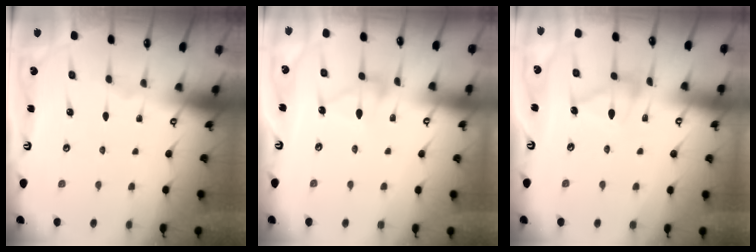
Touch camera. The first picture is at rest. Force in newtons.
{"total": 5.3, "press": 5.2, "slide": 0.4}
{"total": 10.2, "press": 10.1, "slide": 0.6}